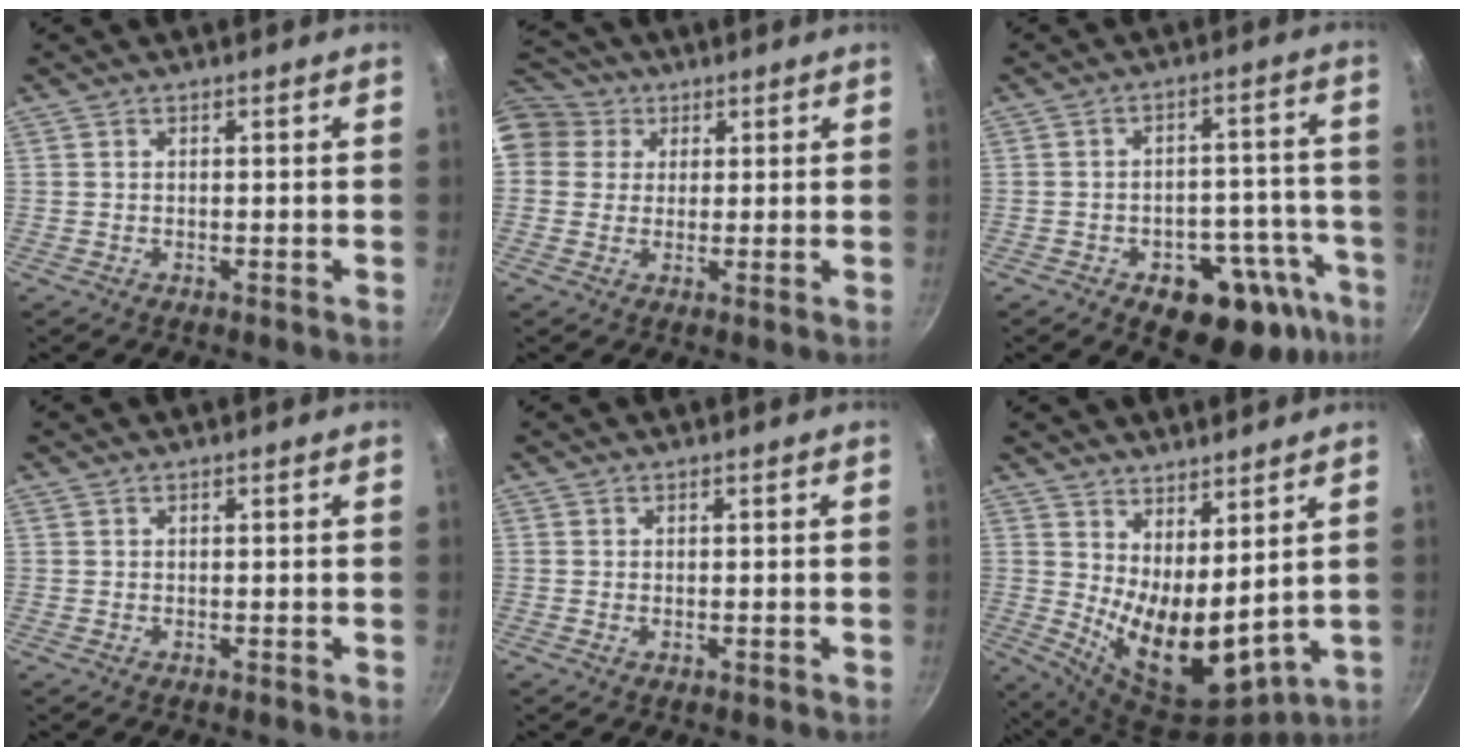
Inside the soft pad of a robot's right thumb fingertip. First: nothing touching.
{"total": 13.2, "force": [4.7, 11.2, 5.1], "torque": [-0.099, 0.025, 0.077]}
{"total": 16.8, "force": [-8.5, 9.7, 10.8], "torque": [-0.071, 0.044, -0.104]}
{"total": 0.0}
{"total": 0.0}
{"total": 14.0, "force": [4.5, 6.5, 11.5], "torque": [-0.168, -0.055, 0.093]}